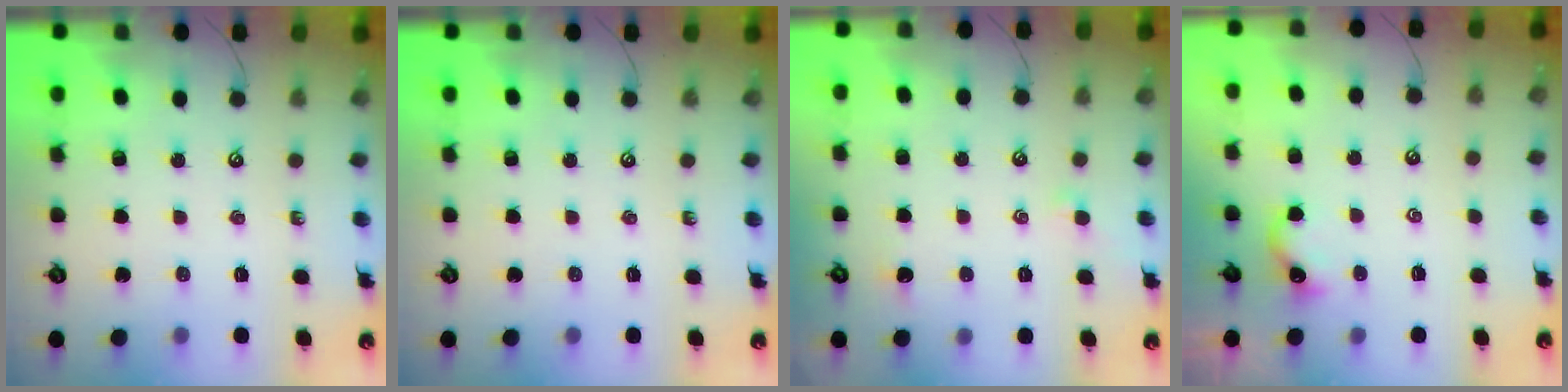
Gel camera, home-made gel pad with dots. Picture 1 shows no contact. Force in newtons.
{"total": 0.0}
{"total": 0.8, "press": 0.6, "slide": 0.5}
{"total": 0.8, "press": 0.6, "slide": 0.5}